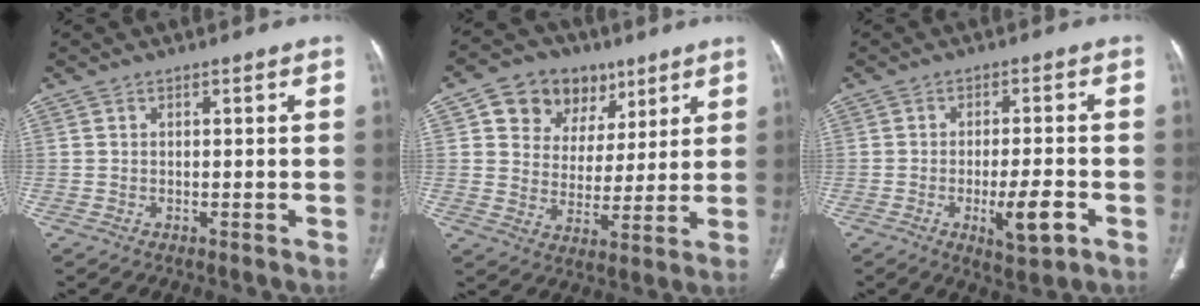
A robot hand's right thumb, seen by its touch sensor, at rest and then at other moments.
{"total": 13.4, "force": [6.8, 10.4, 5.2], "torque": [-0.046, -0.014, 0.111]}
{"total": 7.2, "force": [-2.7, 2.0, 6.3], "torque": [-0.097, 0.003, -0.038]}